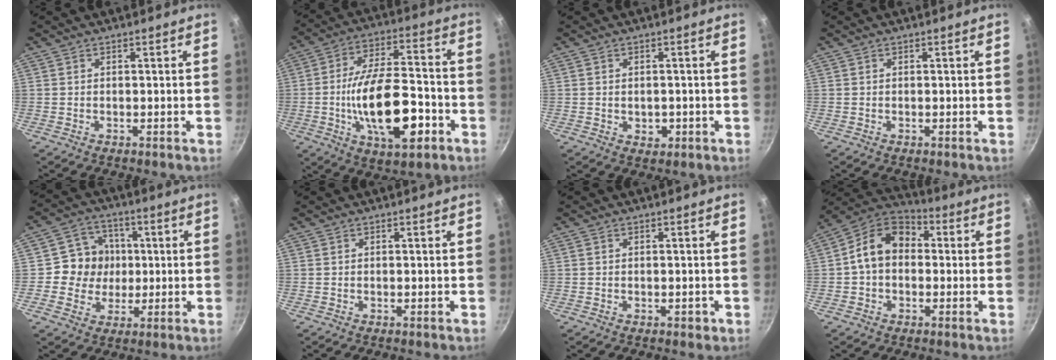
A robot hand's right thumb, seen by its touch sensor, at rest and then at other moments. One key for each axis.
{"total": 20.7, "fx": -5.9, "fy": 9.3, "fz": 17.5, "tx": -0.288, "ty": 0.031, "tz": -0.095}
{"total": 2.8, "fx": -0.6, "fy": 2.2, "fz": 1.7, "tx": -0.019, "ty": 0.001, "tz": -0.003}
{"total": 0.0}
{"total": 9.0, "fx": 0.4, "fy": 8.5, "fz": 2.8, "tx": -0.008, "ty": 0.007, "tz": -0.007}
{"total": 0.0}
{"total": 1.1, "fx": -0.3, "fy": 0.8, "fz": 0.6, "tx": -0.003, "ty": 0.004, "tz": -0.003}
{"total": 11.4, "fx": 0.5, "fy": 8.6, "fz": 7.5, "tx": -0.099, "ty": 0.038, "tz": -0.013}